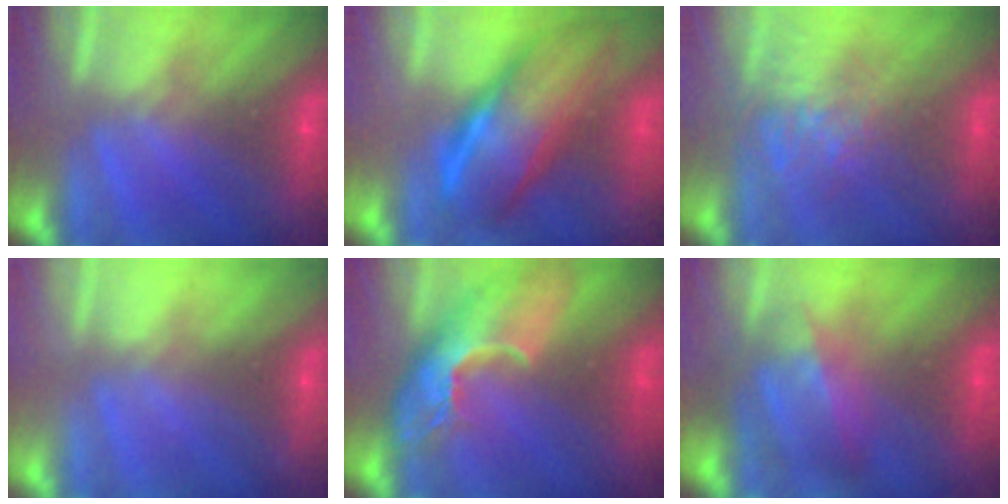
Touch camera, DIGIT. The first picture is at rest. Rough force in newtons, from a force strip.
{"total": 7.8}
{"total": 3.5}
{"total": 2.1}
{"total": 9.3}
{"total": 4.8}